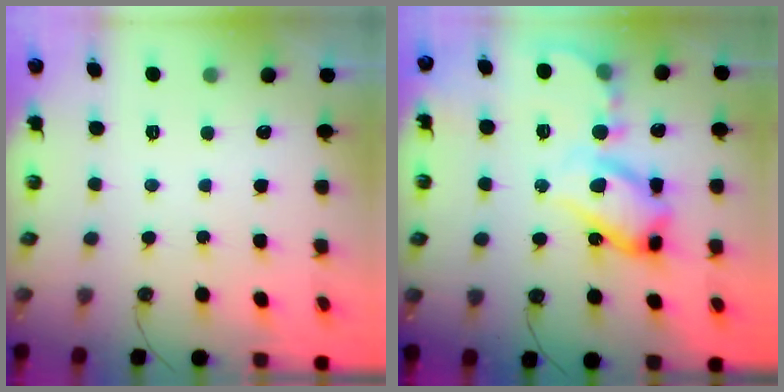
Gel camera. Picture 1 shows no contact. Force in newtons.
{"total": 19.8, "press": 19.7, "slide": 2.0}